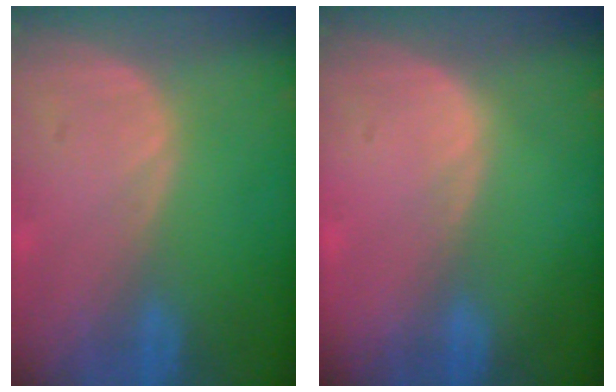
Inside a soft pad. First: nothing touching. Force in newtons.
{"total": 0.5, "press": 0.3, "slide": 0.4}